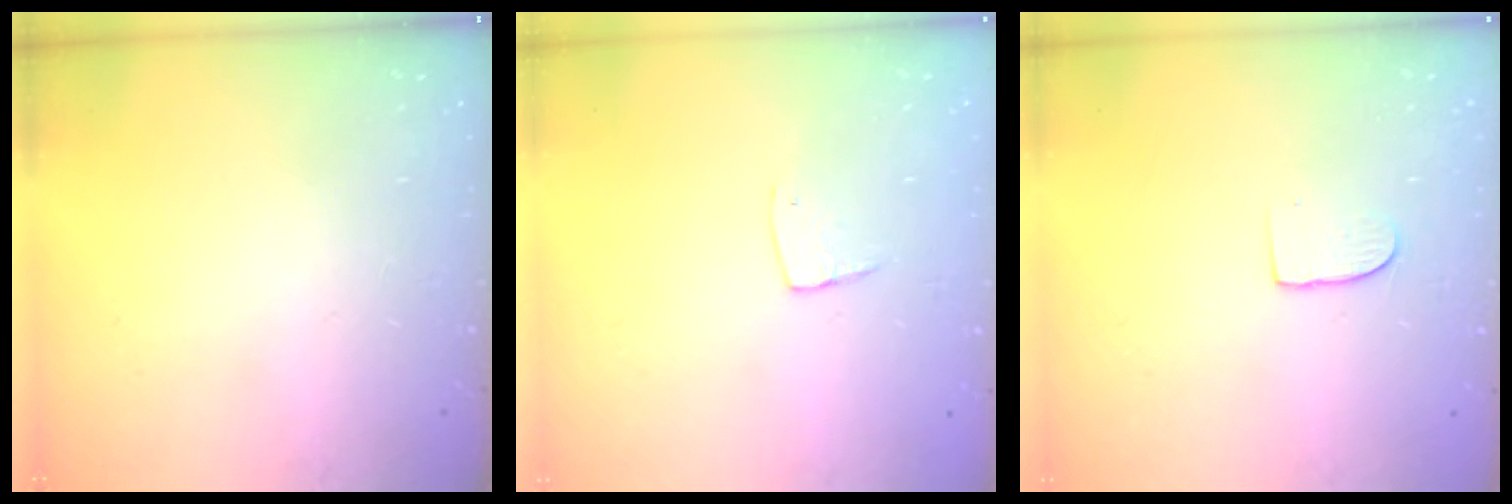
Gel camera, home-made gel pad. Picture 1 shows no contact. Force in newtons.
{"total": 5.3, "press": 5.3, "slide": 0.3}
{"total": 6.8, "press": 6.8, "slide": 0.5}